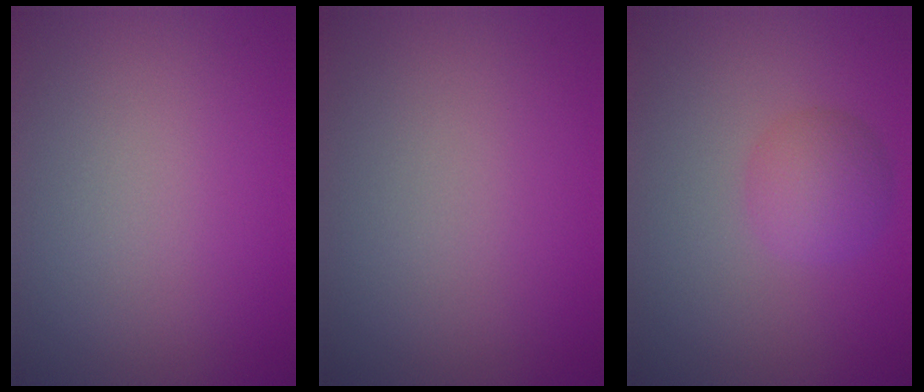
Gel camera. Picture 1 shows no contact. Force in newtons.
{"total": 0.0}
{"total": 2.9, "press": 2.9, "slide": 0.2}